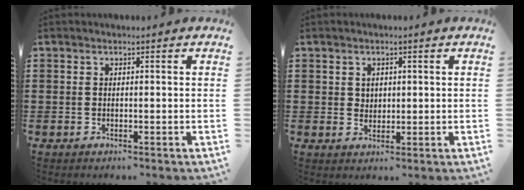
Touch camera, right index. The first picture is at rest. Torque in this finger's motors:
{"motor_torque": [-0.26, 0.57, -0.01, -0.01]}